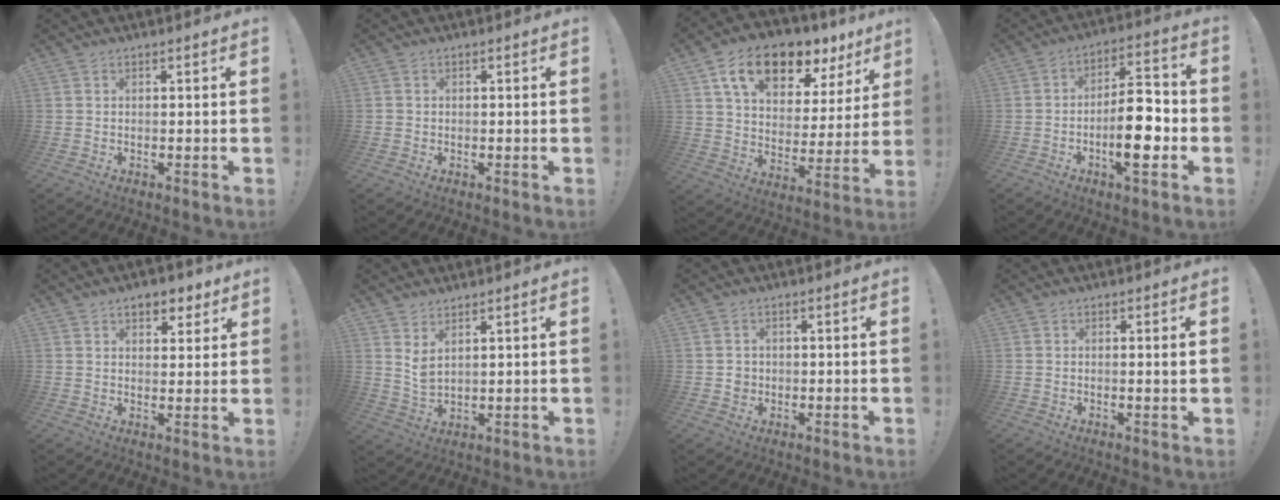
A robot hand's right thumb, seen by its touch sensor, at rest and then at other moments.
{"total": 0.6, "force": [-0.1, 0.6, 0.1], "torque": [-0.001, 0.002, -0.002]}
{"total": 16.8, "force": [10.7, 8.9, 9.4], "torque": [-0.148, -0.059, 0.187]}
{"total": 15.1, "force": [-4.4, 5.2, 13.5], "torque": [-0.225, 0.017, -0.073]}
{"total": 6.4, "force": [4.2, 3.8, 3.1], "torque": [-0.026, -0.019, 0.072]}
{"total": 4.6, "force": [3.0, 1.6, 3.0], "torque": [-0.049, -0.023, 0.055]}
{"total": 2.9, "force": [-0.1, 2.8, 0.8], "torque": [-0.002, -0.002, -0.002]}
{"total": 1.8, "force": [0.2, -0.2, 1.7], "torque": [-0.030, -0.002, 0.002]}